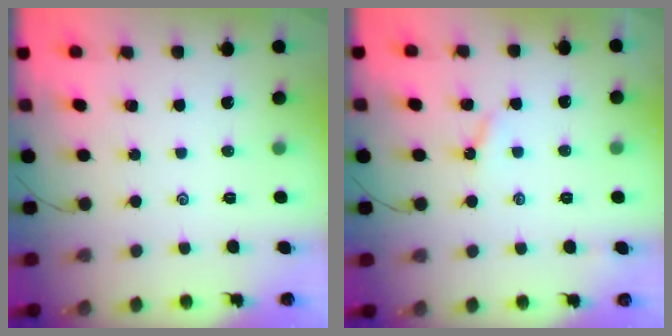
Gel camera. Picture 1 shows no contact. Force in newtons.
{"total": 2.5, "press": 2.4, "slide": 0.4}